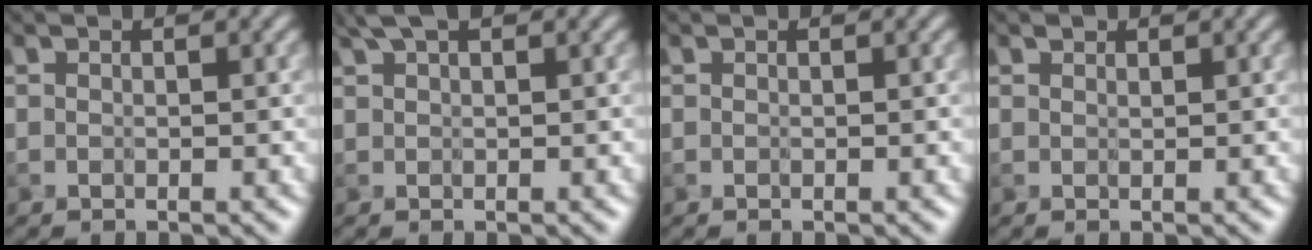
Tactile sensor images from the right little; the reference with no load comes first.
{"total": 2.2, "force": [1.7, 0.6, 1.3], "torque": [-0.019, 0.009, 0.034]}
{"total": 0.0}
{"total": 0.6, "force": [0.6, 0.2, 0.1], "torque": [-0.003, 0.000, 0.010]}